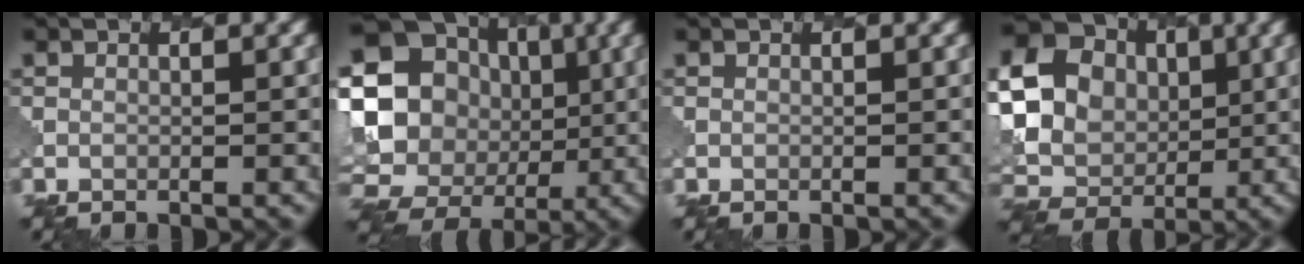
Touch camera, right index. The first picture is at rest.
{"total": 21.2, "force": [-0.2, 19.9, 7.4], "torque": [-0.177, 0.006, -0.036]}
{"total": 0.0}
{"total": 20.4, "force": [4.8, 18.0, 8.5], "torque": [-0.203, 0.035, 0.050]}